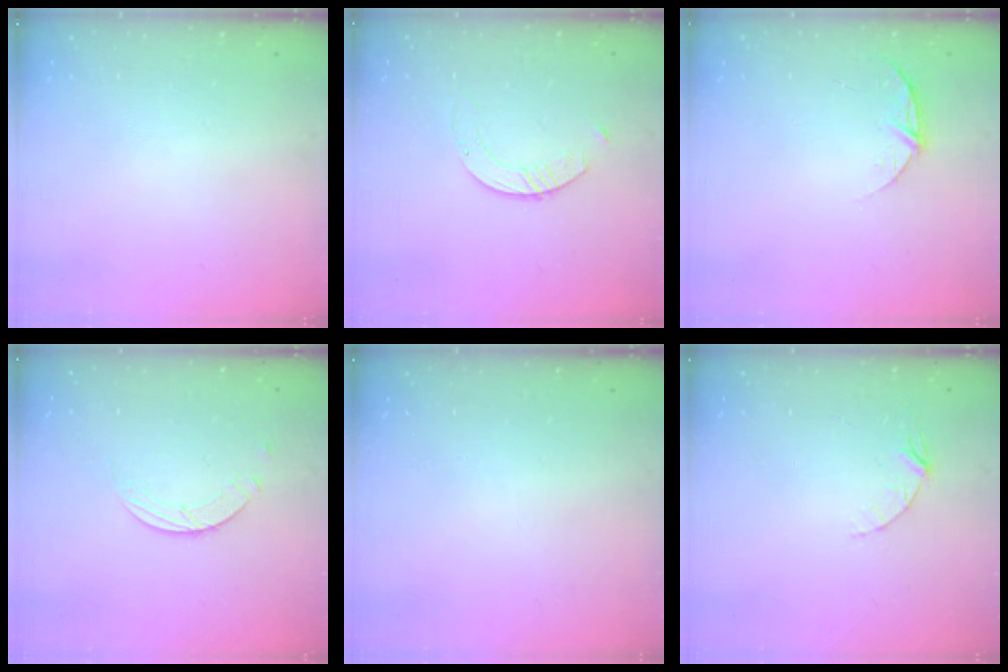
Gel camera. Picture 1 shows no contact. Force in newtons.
{"total": 2.8, "press": 2.8, "slide": 0.3}
{"total": 6.1, "press": 6.1, "slide": 0.7}
{"total": 2.6, "press": 2.6, "slide": 0.3}
{"total": 0.0}
{"total": 3.9, "press": 3.9, "slide": 0.4}